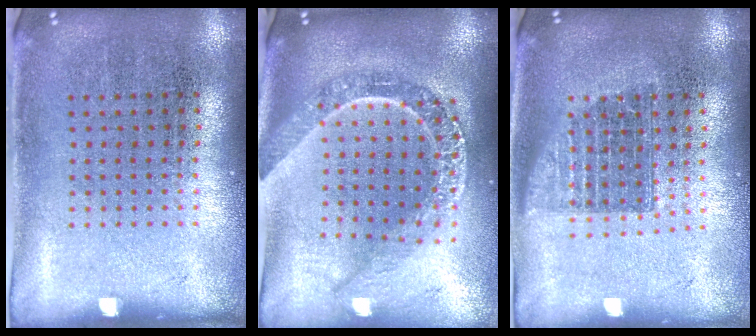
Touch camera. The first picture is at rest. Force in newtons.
{"total": 2.5, "press": 2.0, "slide": 1.5}
{"total": 1.3, "press": 1.1, "slide": 0.8}